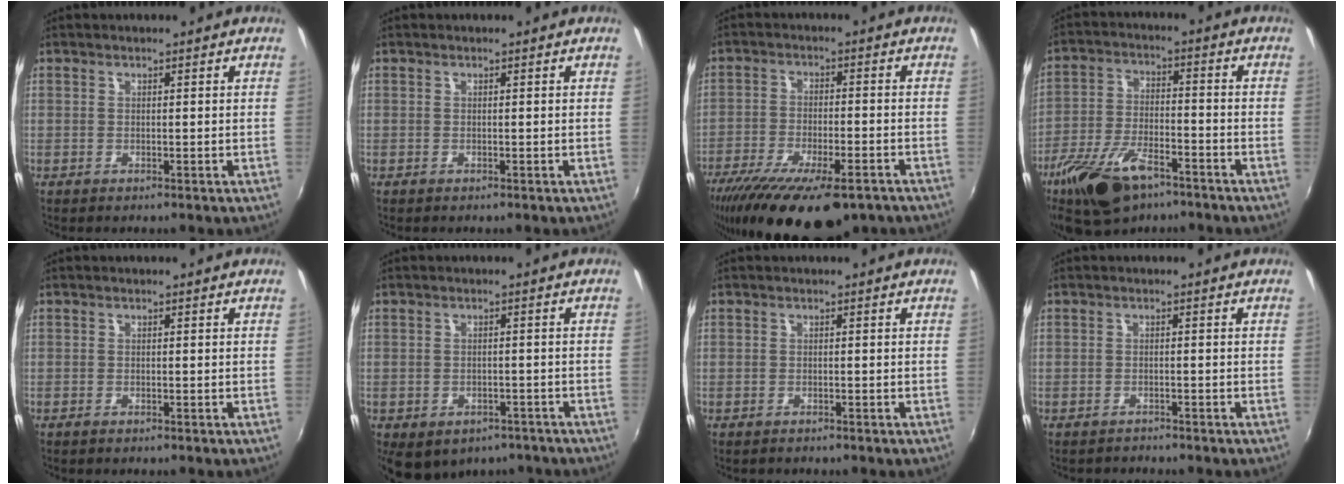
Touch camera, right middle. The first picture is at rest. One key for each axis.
{"total": 0.0}
{"total": 20.3, "fx": -14.4, "fy": 6.3, "fz": 12.8, "tx": -0.249, "ty": -0.061, "tz": -0.220}
{"total": 14.6, "fx": -9.6, "fy": 6.4, "fz": 9.0, "tx": -0.200, "ty": -0.026, "tz": -0.176}
{"total": 0.5, "fx": -0.4, "fy": 0.2, "fz": 0.2, "tx": -0.005, "ty": -0.003, "tz": -0.010}
{"total": 10.3, "fx": -6.4, "fy": 6.4, "fz": 4.9, "tx": -0.104, "ty": -0.020, "tz": -0.072}
{"total": 0.7, "fx": -0.6, "fy": 0.1, "fz": 0.1, "tx": -0.005, "ty": -0.001, "tz": -0.010}
{"total": 1.4, "fx": -1.4, "fy": 0.3, "fz": 0.0, "tx": -0.007, "ty": -0.001, "tz": -0.022}